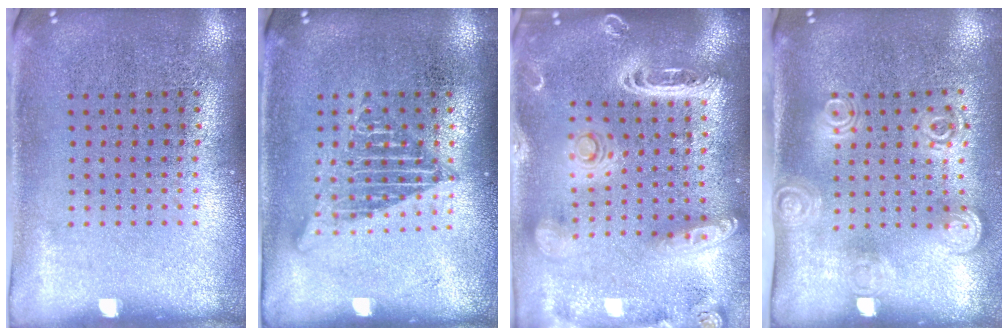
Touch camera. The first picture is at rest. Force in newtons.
{"total": 1.3, "press": 1.3, "slide": 0.1}
{"total": 3.0, "press": 2.6, "slide": 1.6}
{"total": 1.9, "press": 1.4, "slide": 1.3}